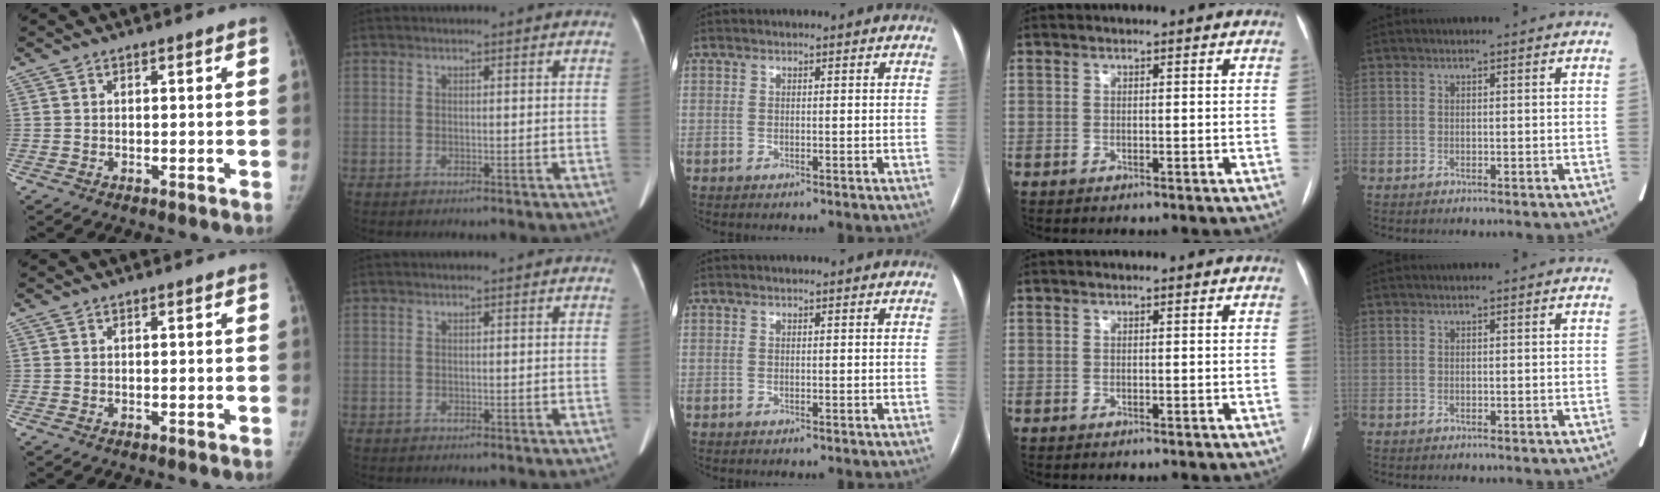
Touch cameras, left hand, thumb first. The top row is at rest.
{}